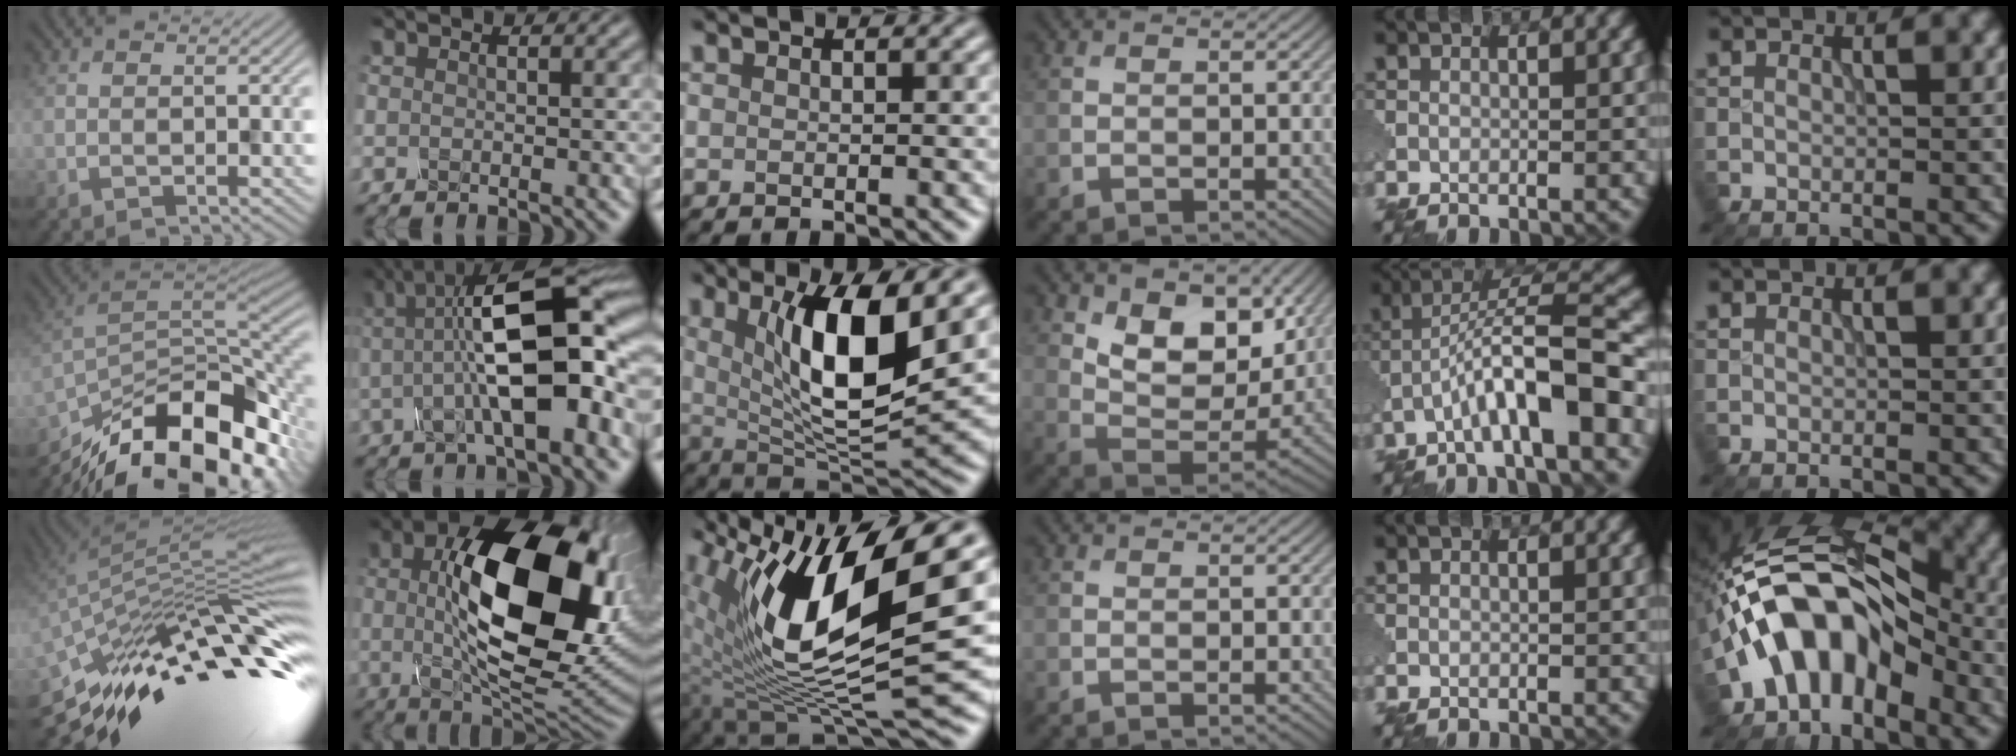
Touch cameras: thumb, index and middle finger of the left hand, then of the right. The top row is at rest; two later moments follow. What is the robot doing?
{"motion": "assemble", "object": "glue stick"}